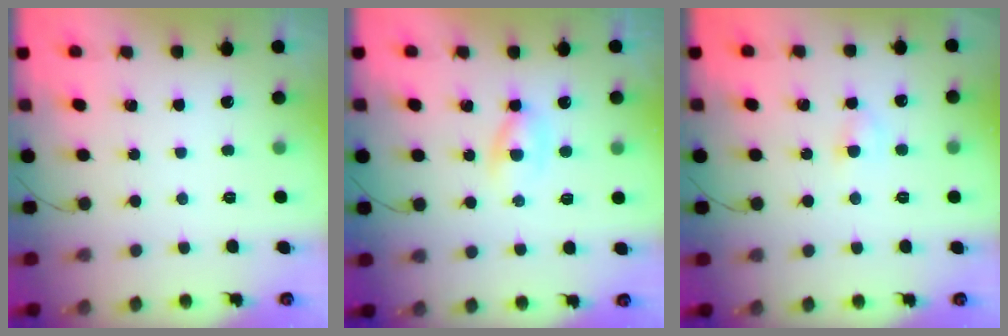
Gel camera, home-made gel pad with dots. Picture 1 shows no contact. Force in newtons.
{"total": 2.7, "press": 2.5, "slide": 1.1}
{"total": 2.8, "press": 2.6, "slide": 1.0}